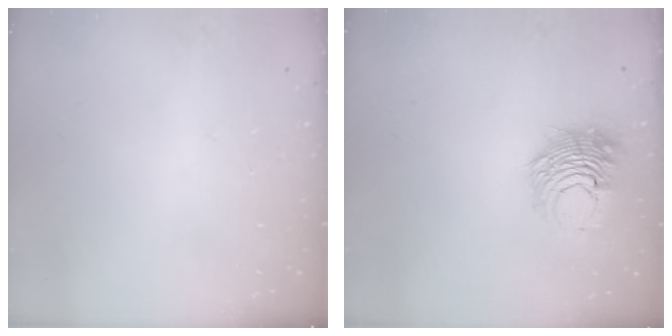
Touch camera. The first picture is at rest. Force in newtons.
{"total": 10.7, "press": 10.7, "slide": 0.6}